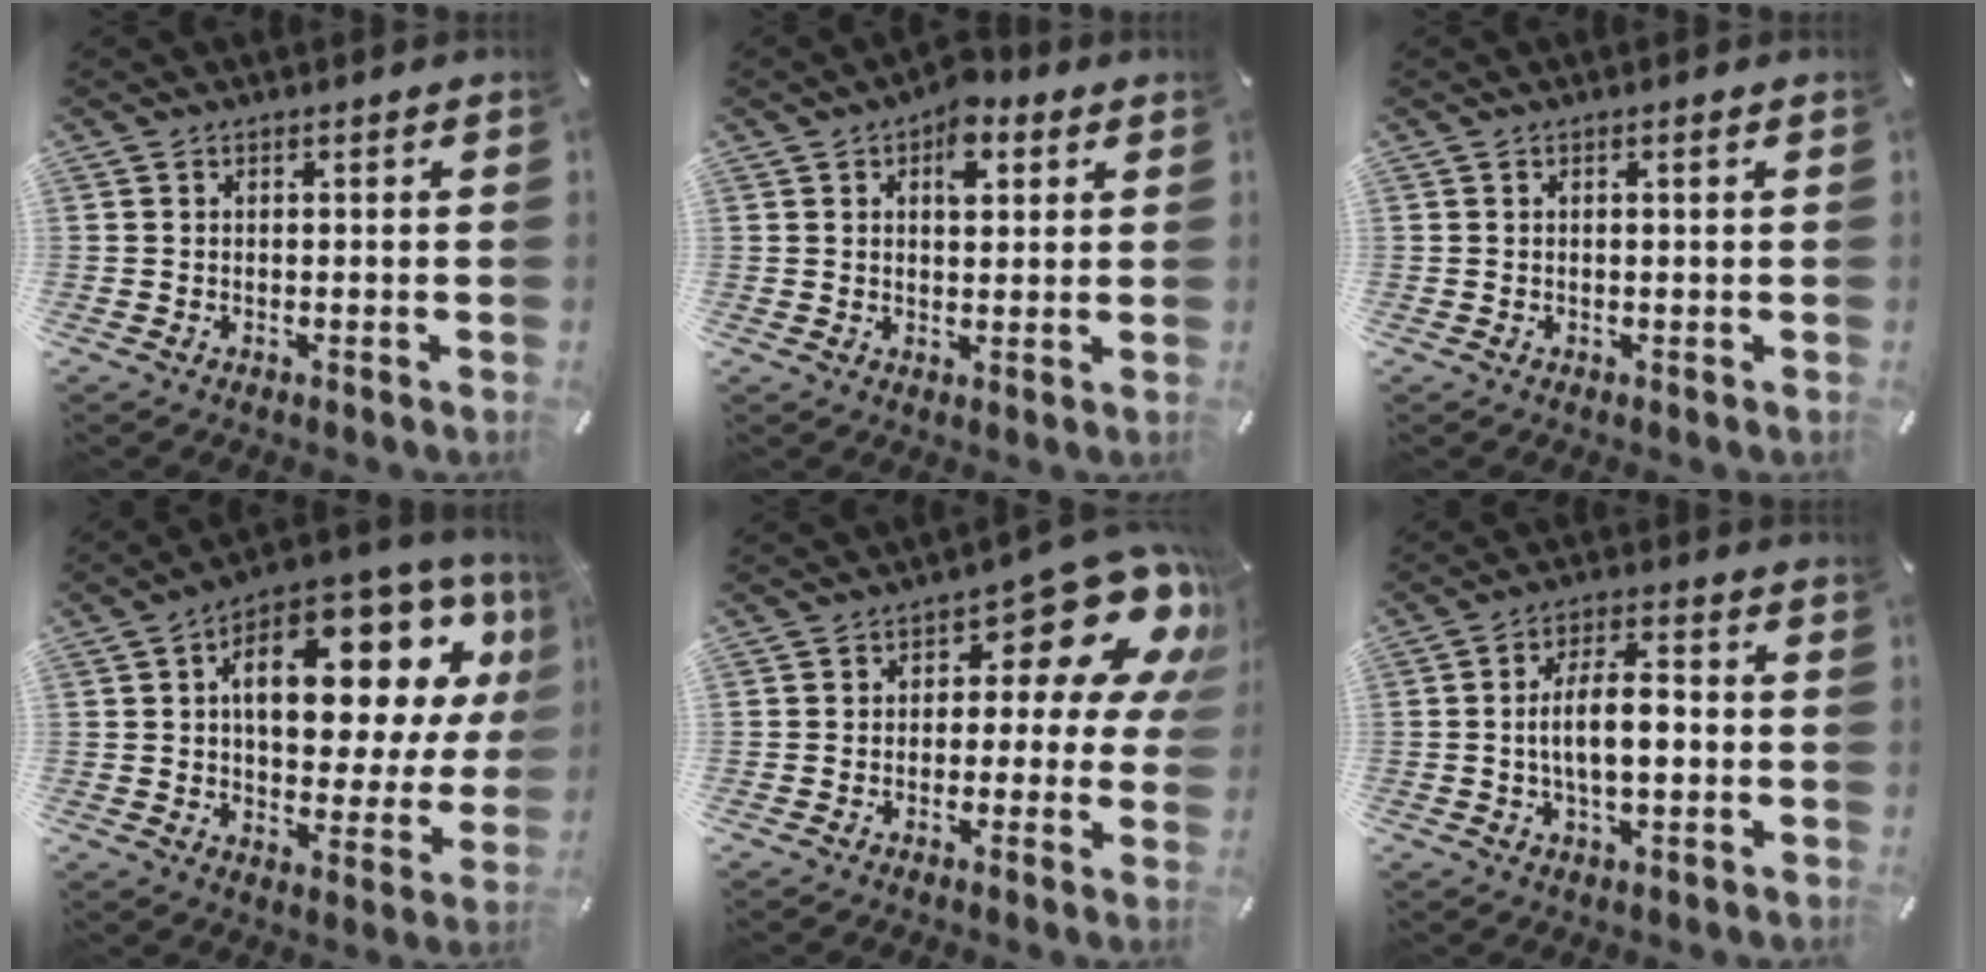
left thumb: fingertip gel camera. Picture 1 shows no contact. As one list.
[{"total": 6.3, "force": [2.7, 3.8, 4.3], "torque": [-0.044, -0.006, 0.040]}, {"total": 1.0, "force": [0.2, 0.0, 1.0], "torque": [-0.017, 0.000, 0.002]}, {"total": 20.4, "force": [7.3, 11.1, 15.5], "torque": [-0.205, -0.055, 0.112]}, {"total": 14.3, "force": [6.0, 6.9, 11.0], "torque": [-0.139, -0.045, 0.095]}, {"total": 8.8, "force": [-1.0, 4.0, 7.8], "torque": [-0.142, 0.012, -0.021]}]